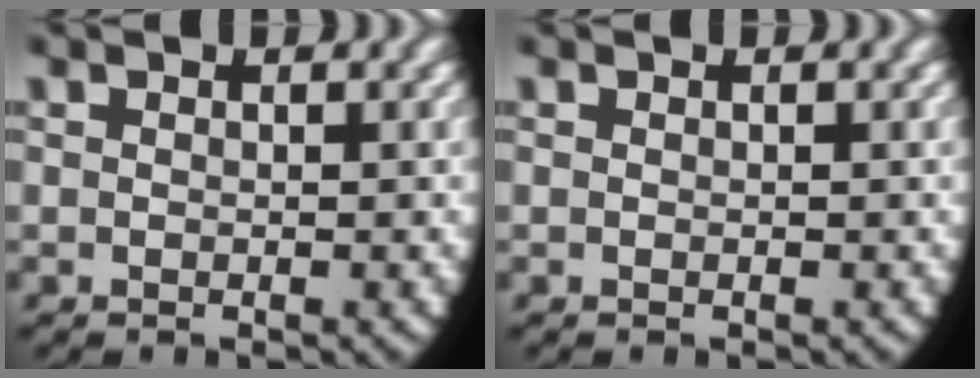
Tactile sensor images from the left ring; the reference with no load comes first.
{"total": 0.0}